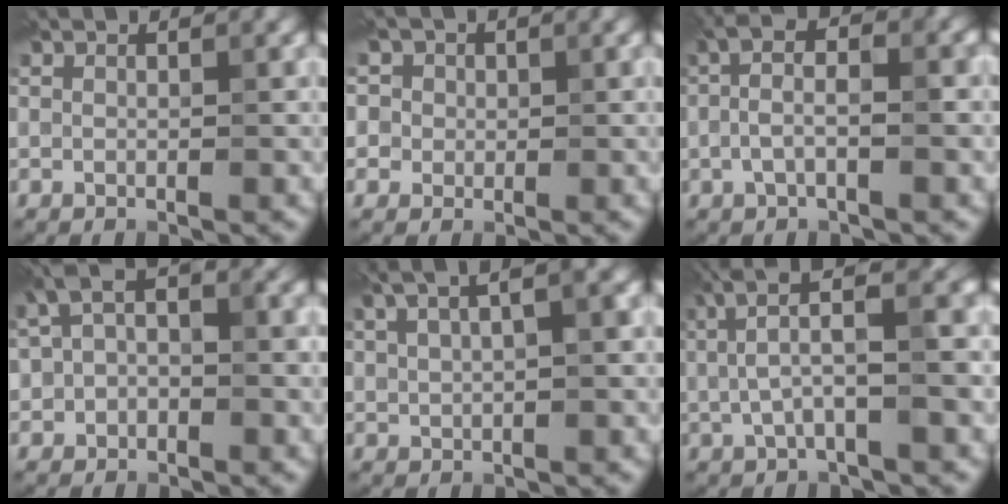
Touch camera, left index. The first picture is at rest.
{"total": 4.6, "force": [2.0, 3.8, 1.7], "torque": [-0.026, 0.015, 0.005]}
{"total": 3.9, "force": [-0.5, 1.3, 3.6], "torque": [-0.080, 0.009, -0.018]}
{"total": 6.5, "force": [0.5, 4.4, 4.8], "torque": [-0.080, 0.016, -0.002]}
{"total": 8.7, "force": [4.1, 3.8, 6.6], "torque": [-0.128, 0.030, 0.065]}
{"total": 6.0, "force": [1.4, 1.5, 5.6], "torque": [-0.103, 0.010, 0.018]}